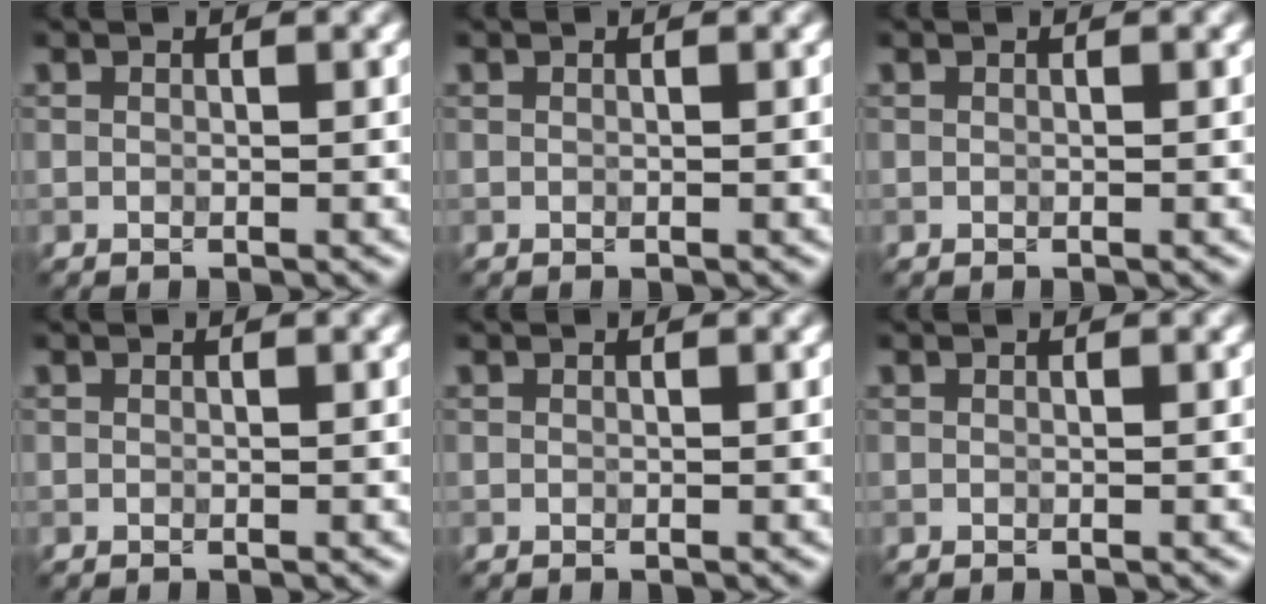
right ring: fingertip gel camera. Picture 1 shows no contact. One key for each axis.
{"total": 0.0}
{"total": 0.0}
{"total": 0.0}
{"total": 0.0}
{"total": 0.0}